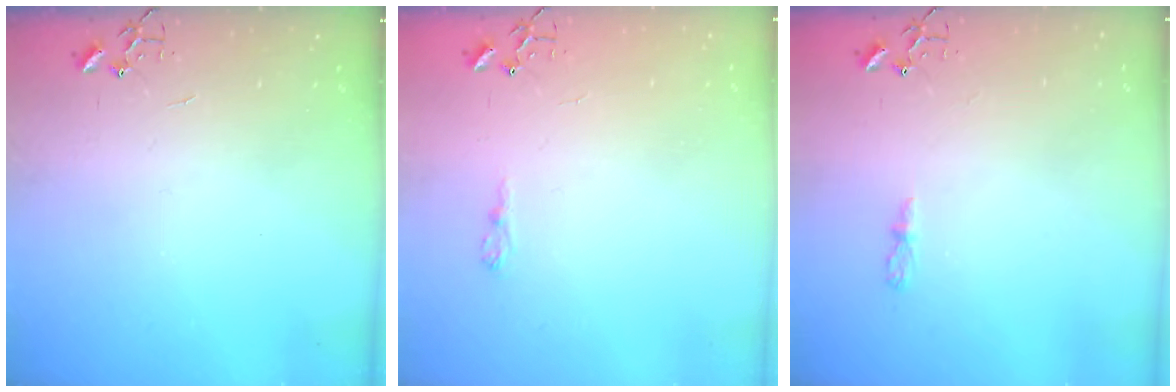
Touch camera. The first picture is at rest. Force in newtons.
{"total": 6.0, "press": 6.0, "slide": 0.7}
{"total": 4.0, "press": 4.0, "slide": 0.5}